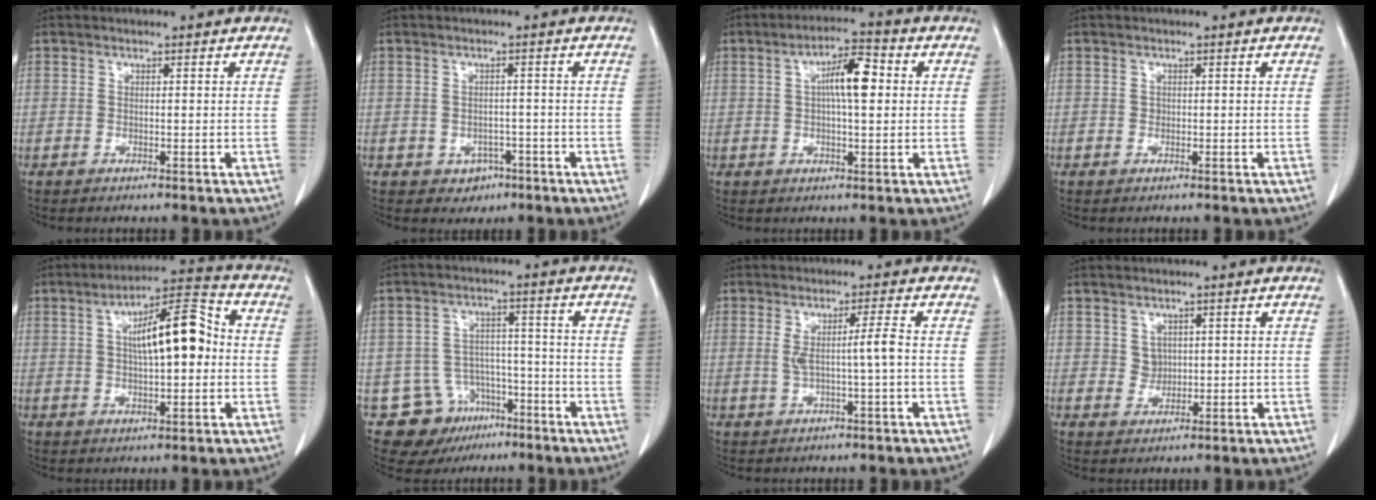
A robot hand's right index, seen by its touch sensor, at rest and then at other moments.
{"total": 3.0, "force": [-1.4, 2.5, 0.9], "torque": [-0.007, 0.008, -0.009]}
{"total": 7.3, "force": [1.2, 1.9, 6.9], "torque": [-0.122, 0.019, 0.018]}
{"total": 0.6, "force": [0.0, 0.5, 0.2], "torque": [0.001, 0.002, -0.001]}
{"total": 11.6, "force": [1.2, 3.4, 11.1], "torque": [-0.182, 0.032, 0.016]}
{"total": 10.2, "force": [-5.4, 8.4, 2.3], "torque": [-0.041, 0.026, -0.072]}
{"total": 4.0, "force": [0.0, -0.6, 3.9], "torque": [-0.072, 0.001, 0.004]}
{"total": 2.3, "force": [0.7, 2.0, 0.9], "torque": [-0.013, -0.002, 0.015]}